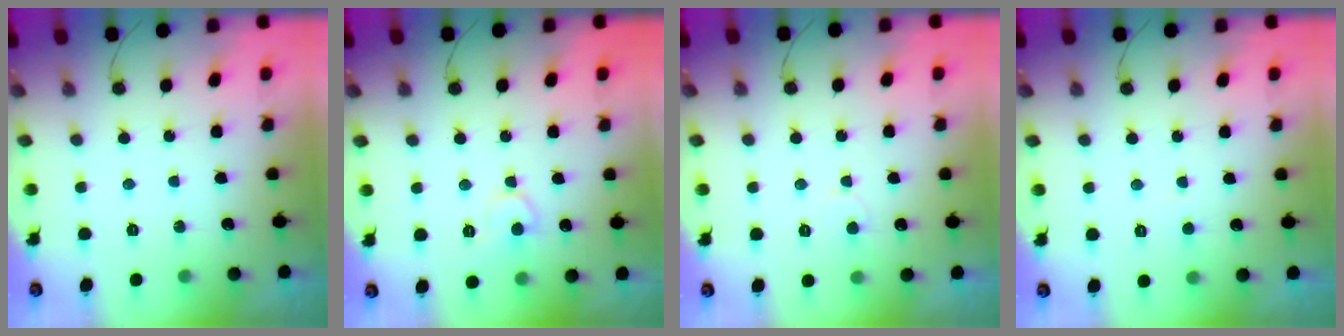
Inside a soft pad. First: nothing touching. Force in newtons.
{"total": 7.4, "press": 7.4, "slide": 0.7}
{"total": 4.5, "press": 4.5, "slide": 0.5}
{"total": 1.7, "press": 1.7, "slide": 0.1}